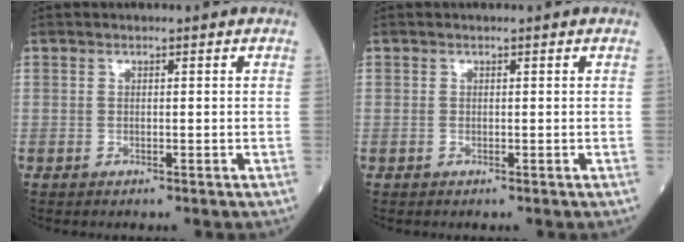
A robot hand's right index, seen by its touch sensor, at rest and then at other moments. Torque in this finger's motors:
{"motor_torque": [0.00, 0.00, -0.03, -0.01]}